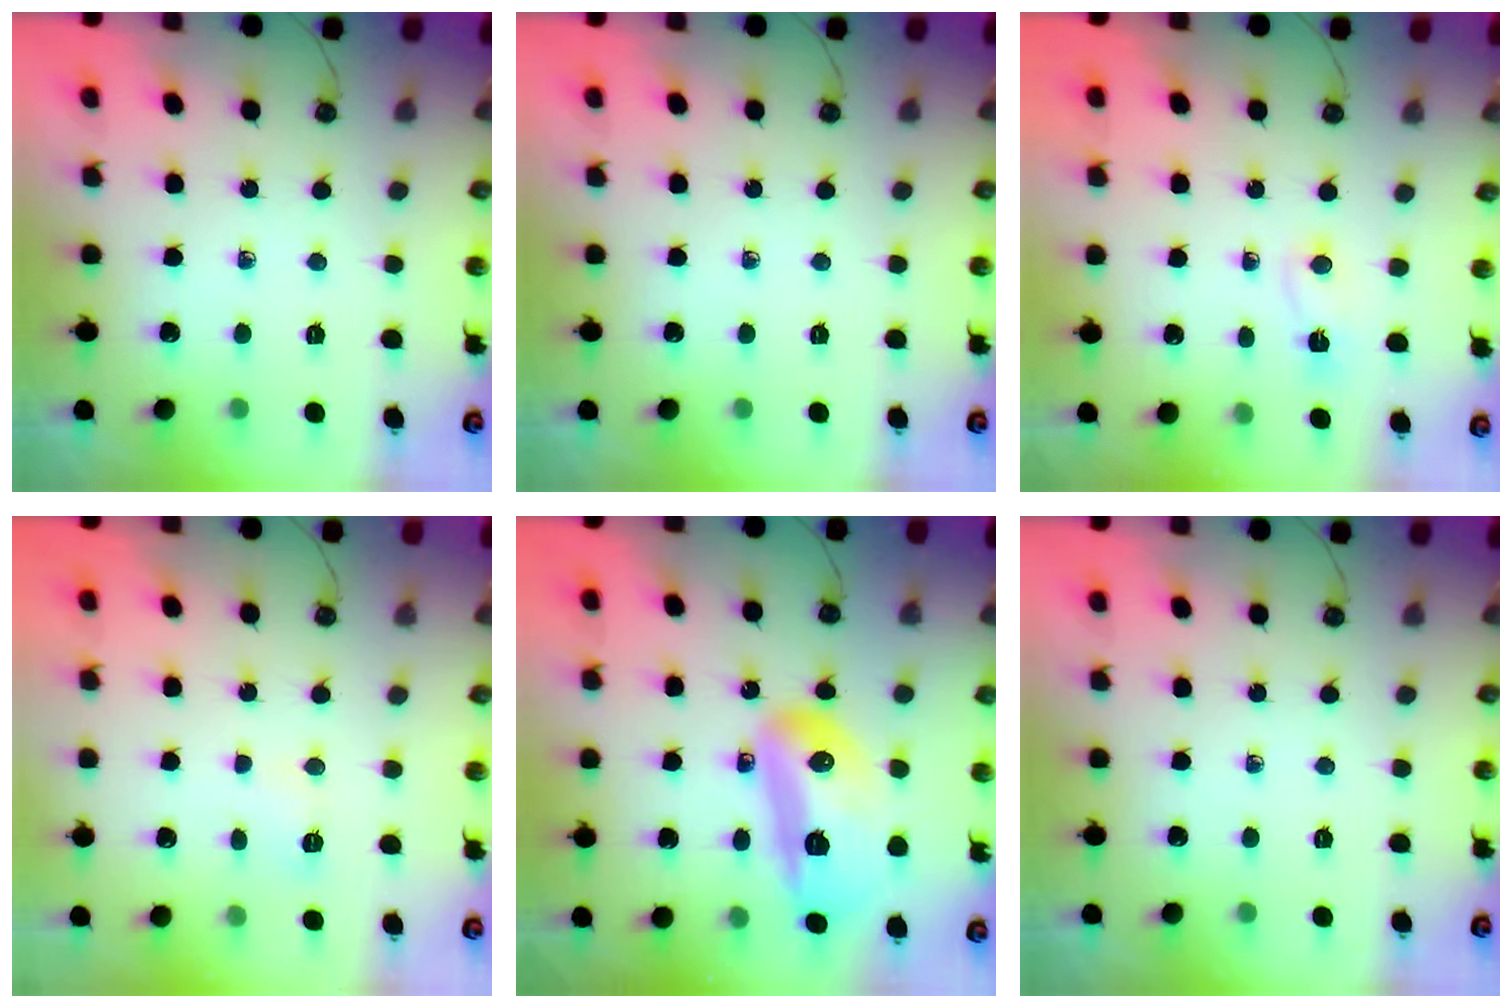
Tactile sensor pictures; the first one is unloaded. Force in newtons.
{"total": 0.0}
{"total": 3.3, "press": 3.2, "slide": 0.7}
{"total": 5.8, "press": 5.8, "slide": 0.6}
{"total": 27.5, "press": 21.3, "slide": 17.4}
{"total": 0.0}